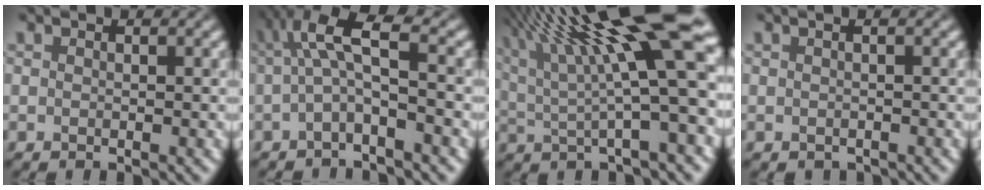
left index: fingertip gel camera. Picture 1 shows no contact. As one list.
[{"total": 4.3, "force": [0.2, 0.9, 4.2], "torque": [-0.081, 0.012, -0.003]}, {"total": 15.2, "force": [5.3, 3.0, 13.9], "torque": [-0.214, 0.013, 0.088]}, {"total": 0.5, "force": [-0.4, 0.2, 0.3], "torque": [-0.008, -0.002, -0.003]}]